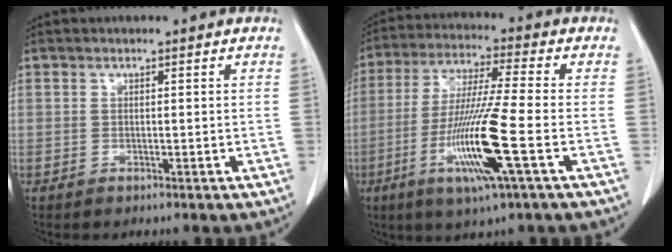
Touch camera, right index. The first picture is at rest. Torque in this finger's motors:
{"motor_torque": [2.14, 0.00, 1.05, 0.19]}